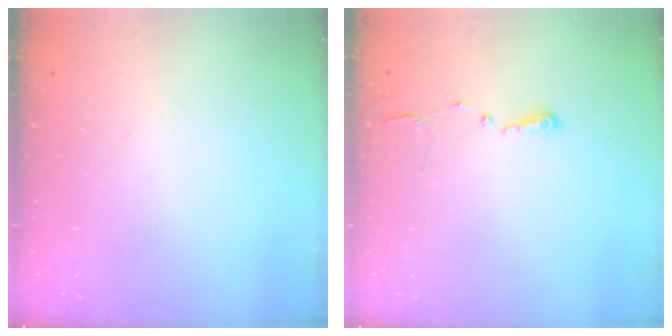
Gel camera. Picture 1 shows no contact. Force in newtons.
{"total": 2.7, "press": 2.7, "slide": 0.4}